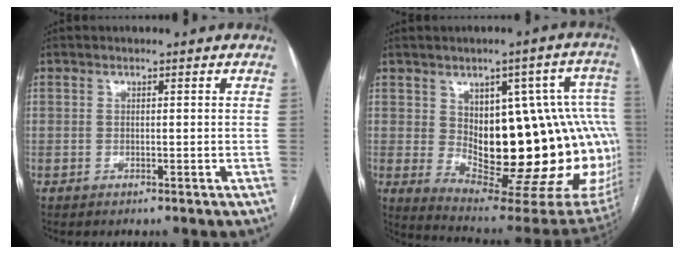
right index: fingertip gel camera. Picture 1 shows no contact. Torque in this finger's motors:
{"motor_torque": [1.97, -0.17, 0.84, 0.18]}